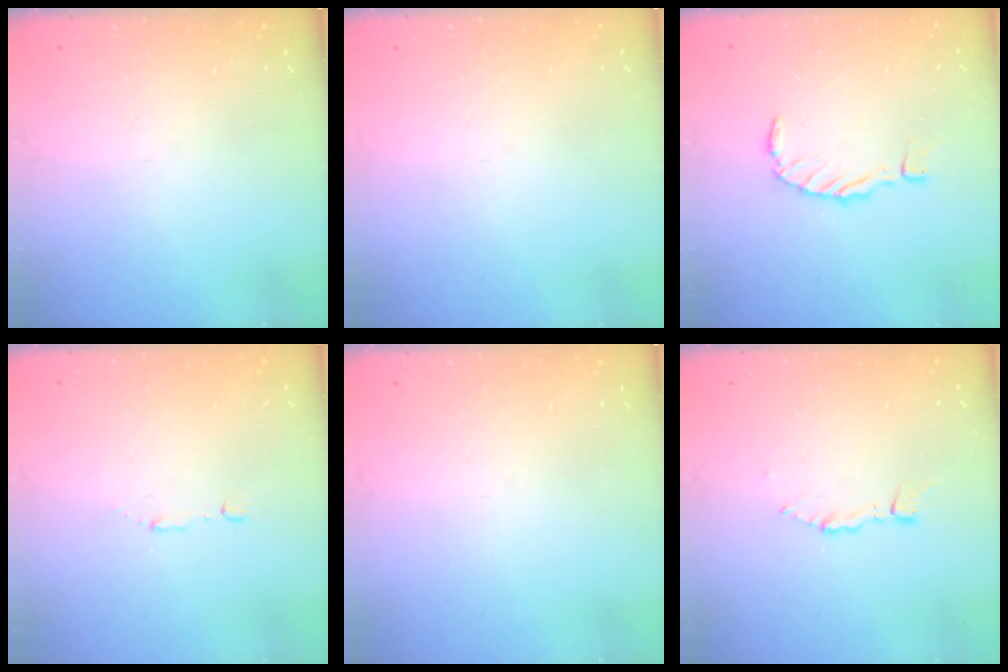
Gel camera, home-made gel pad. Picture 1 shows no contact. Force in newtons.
{"total": 0.0}
{"total": 0.0}
{"total": 2.9, "press": 2.8, "slide": 0.7}
{"total": 0.0}
{"total": 2.0, "press": 2.0, "slide": 0.2}